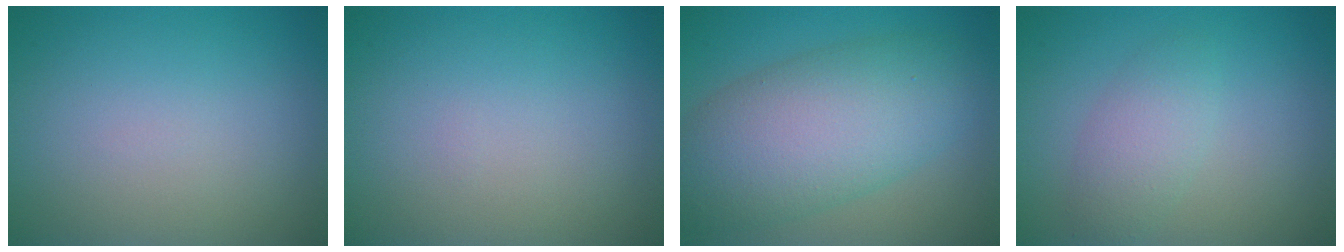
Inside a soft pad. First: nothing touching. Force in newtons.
{"total": 0.0}
{"total": 9.2, "press": 9.2, "slide": 0.4}
{"total": 2.6, "press": 2.6, "slide": 0.1}